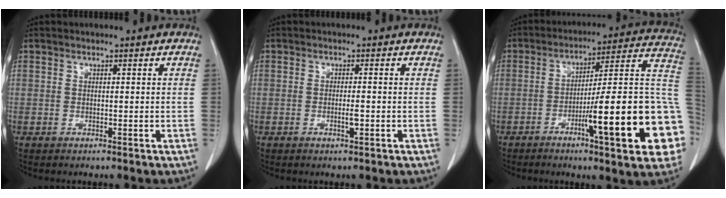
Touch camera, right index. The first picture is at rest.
{"total": 1.8, "force": [-0.5, 0.2, 1.7], "torque": [-0.032, -0.002, -0.008]}
{"total": 22.5, "force": [-6.6, 1.5, 21.5], "torque": [-0.214, 0.013, -0.092]}